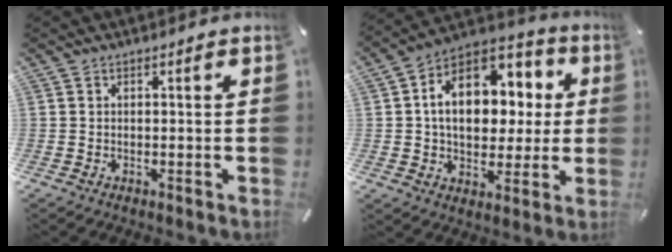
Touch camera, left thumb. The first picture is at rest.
{"total": 15.8, "force": [2.1, 12.0, 10.1], "torque": [-0.165, -0.003, 0.041]}